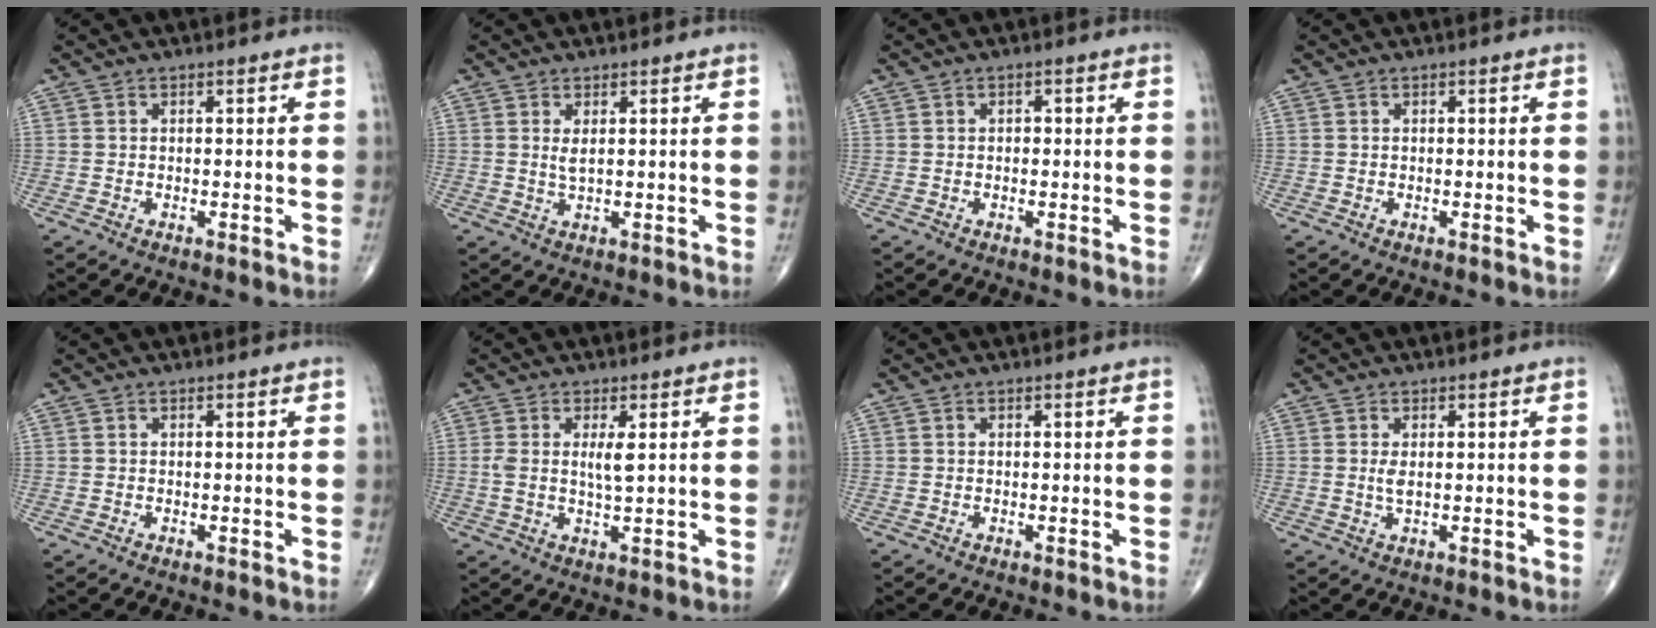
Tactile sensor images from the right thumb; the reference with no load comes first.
{"total": 4.0, "force": [1.3, 1.0, 3.7], "torque": [-0.076, -0.020, 0.034]}
{"total": 0.9, "force": [0.1, 0.6, 0.7], "torque": [0.000, 0.004, -0.002]}
{"total": 0.0}
{"total": 0.0}
{"total": 4.0, "force": [0.9, 0.8, 3.8], "torque": [-0.076, -0.012, 0.018]}
{"total": 0.0}
{"total": 1.8, "force": [0.3, 0.6, 1.7], "torque": [-0.036, -0.005, 0.010]}